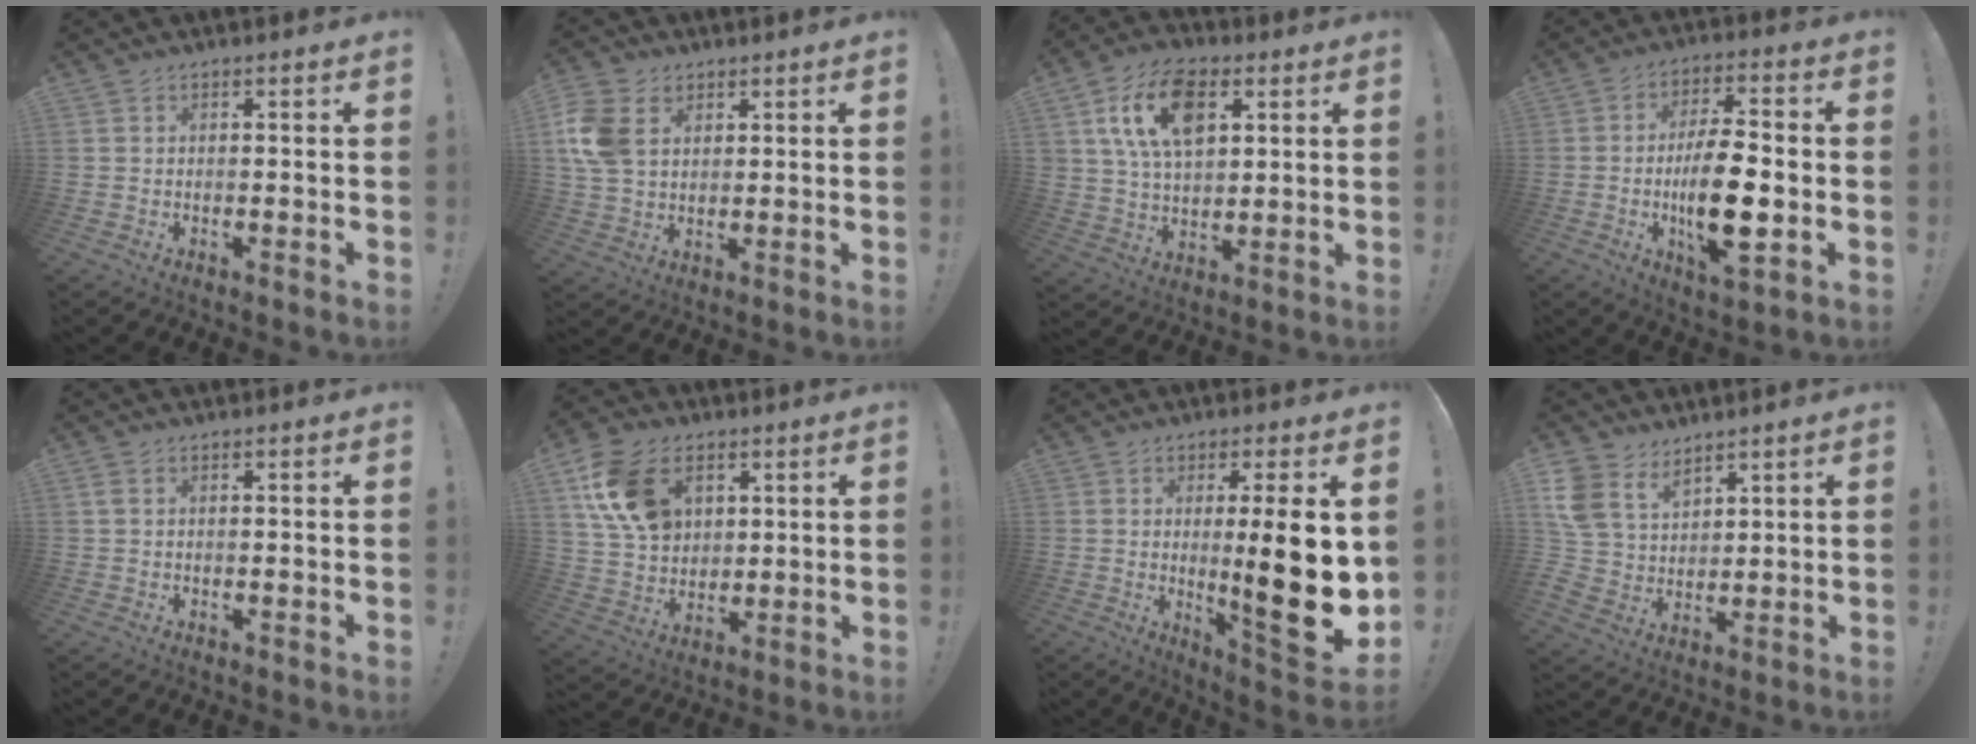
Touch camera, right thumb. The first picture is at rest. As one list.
[{"total": 12.0, "force": [3.9, 8.9, 7.1], "torque": [-0.150, -0.003, 0.078]}, {"total": 16.0, "force": [6.4, 9.8, 10.8], "torque": [-0.179, -0.004, 0.122]}, {"total": 14.9, "force": [-2.5, 5.2, 13.7], "torque": [-0.252, 0.000, -0.045]}, {"total": 1.2, "force": [0.4, 0.7, 0.9], "torque": [-0.022, 0.005, 0.008]}, {"total": 16.9, "force": [7.1, 11.9, 9.7], "torque": [-0.172, -0.021, 0.140]}, {"total": 16.7, "force": [0.8, 2.4, 16.5], "torque": [-0.236, -0.025, 0.011]}, {"total": 10.7, "force": [7.0, 6.9, 4.3], "torque": [-0.100, -0.038, 0.140]}]